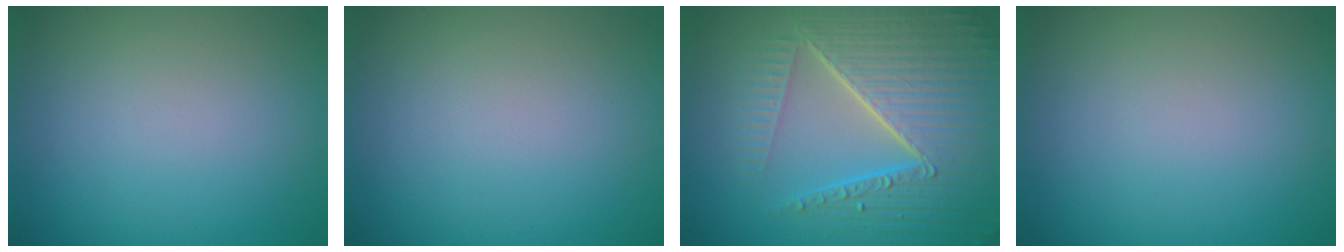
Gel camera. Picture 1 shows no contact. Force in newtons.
{"total": 0.0}
{"total": 9.0, "press": 6.2, "slide": 6.6}
{"total": 0.0}